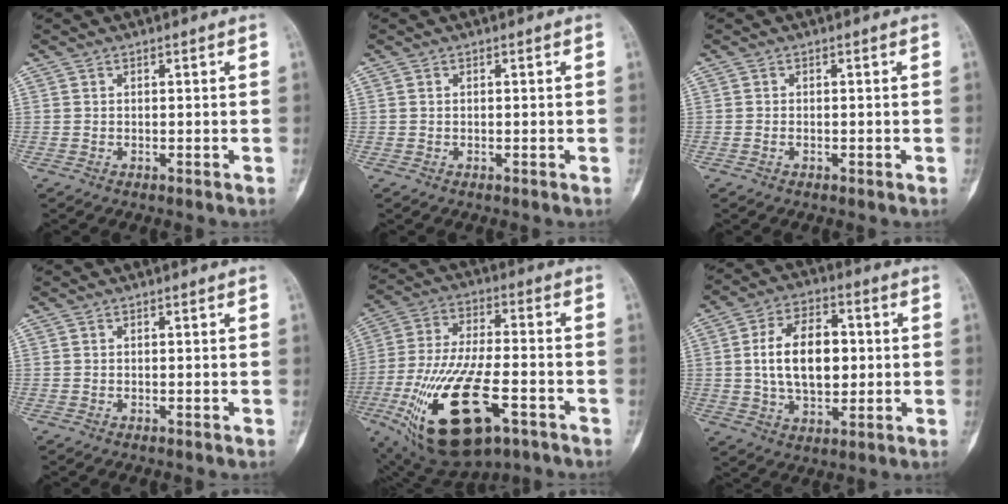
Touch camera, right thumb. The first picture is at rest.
{"total": 0.0}
{"total": 0.5, "force": [-0.2, 0.4, 0.3], "torque": [-0.004, 0.002, -0.006]}
{"total": 0.0}
{"total": 24.5, "force": [-9.9, 10.3, 19.9], "torque": [-0.418, 0.014, -0.160]}
{"total": 14.0, "force": [1.0, 8.3, 11.2], "torque": [-0.168, 0.004, 0.017]}